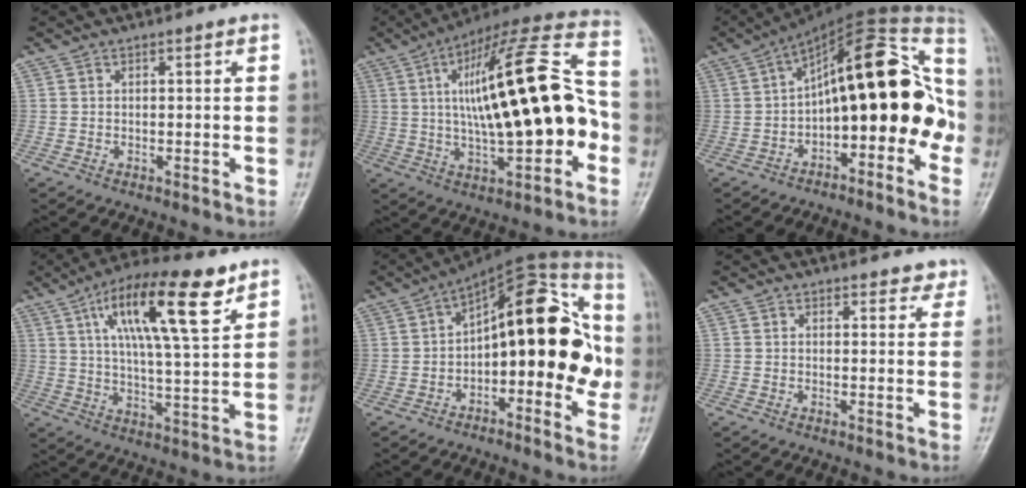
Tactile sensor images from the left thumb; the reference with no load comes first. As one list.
[{"total": 25.6, "force": [-0.2, 8.6, 24.2], "torque": [-0.386, 0.035, -0.006]}, {"total": 23.5, "force": [-2.8, 10.8, 20.7], "torque": [-0.263, 0.086, -0.047]}, {"total": 17.7, "force": [8.8, 4.7, 14.7], "torque": [-0.230, -0.022, 0.147]}, {"total": 23.0, "force": [-0.9, 10.8, 20.2], "torque": [-0.239, 0.049, -0.025]}, {"total": 3.1, "force": [2.8, 1.4, 0.5], "torque": [0.020, -0.014, 0.023]}]